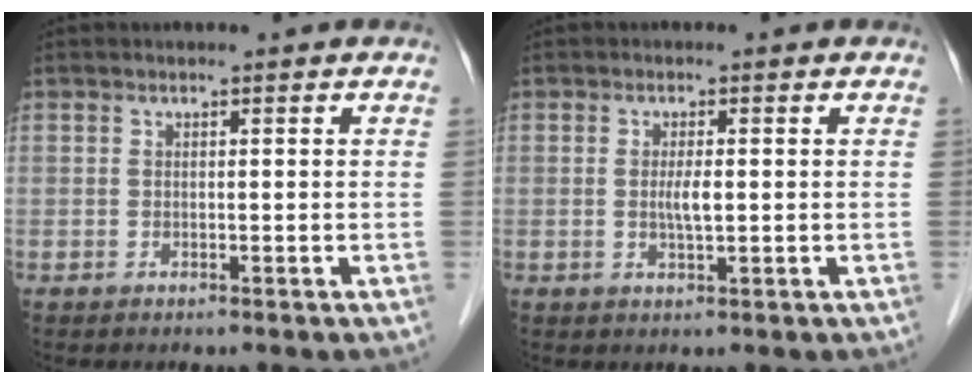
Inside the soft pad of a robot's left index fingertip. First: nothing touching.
{"total": 2.4, "force": [0.0, 0.3, 2.3], "torque": [-0.047, -0.002, 0.001]}